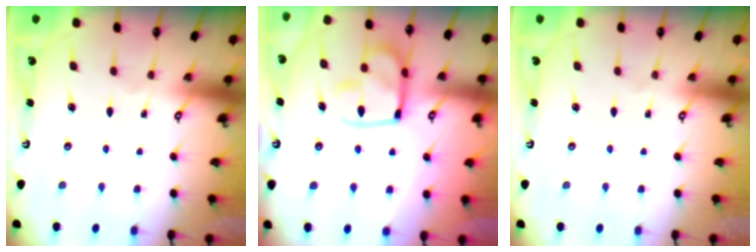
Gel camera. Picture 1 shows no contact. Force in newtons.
{"total": 12.7, "press": 12.7, "slide": 1.3}
{"total": 0.0}